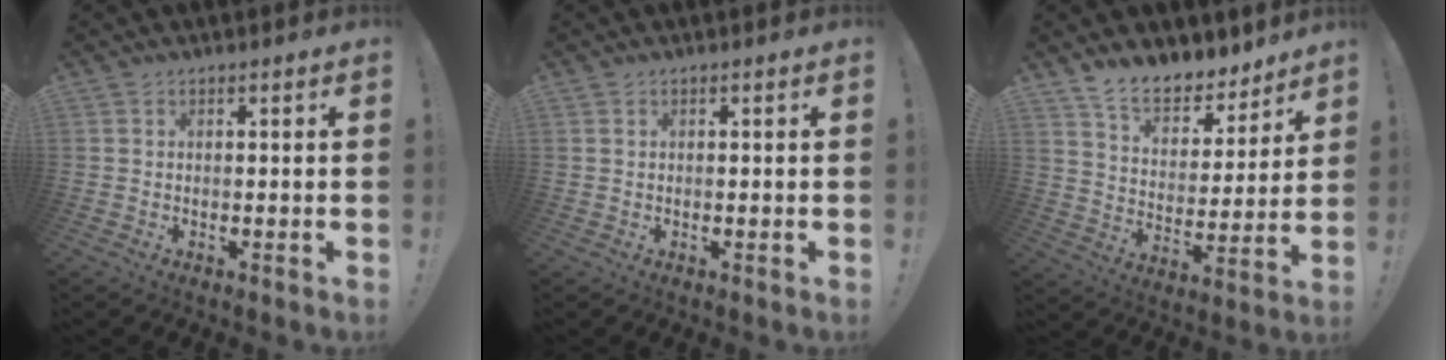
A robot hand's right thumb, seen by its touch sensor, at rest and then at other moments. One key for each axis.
{"total": 0.5, "fx": 0.3, "fy": 0.3, "fz": 0.3, "tx": -0.014, "ty": 0.004, "tz": 0.008}
{"total": 11.2, "fx": 9.5, "fy": 4.7, "fz": 3.6, "tx": -0.066, "ty": -0.072, "tz": 0.176}